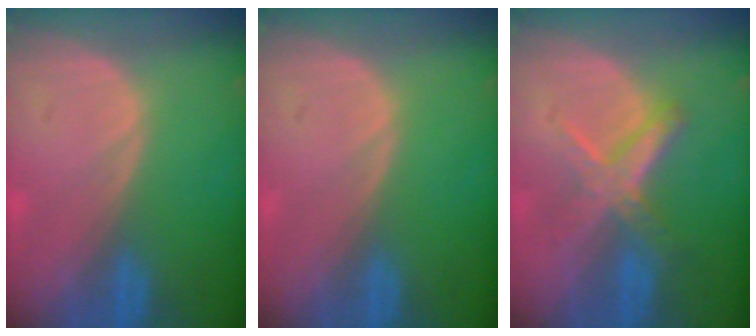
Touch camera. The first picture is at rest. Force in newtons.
{"total": 0.0}
{"total": 6.4, "press": 5.7, "slide": 3.0}